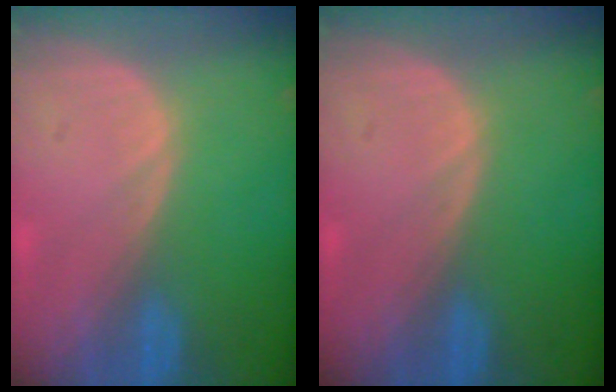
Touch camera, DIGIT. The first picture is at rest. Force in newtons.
{"total": 0.0}